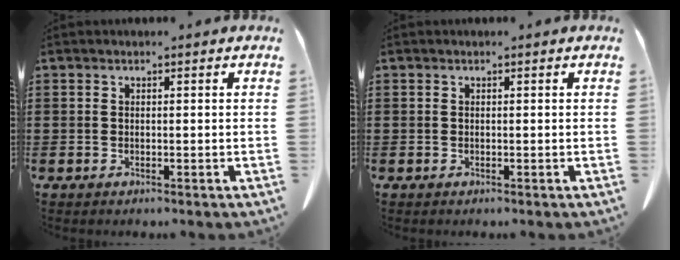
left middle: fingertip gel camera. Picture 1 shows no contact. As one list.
[{"total": 0.0}]